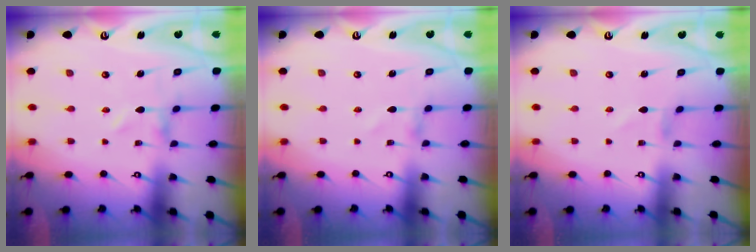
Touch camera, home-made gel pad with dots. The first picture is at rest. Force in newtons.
{"total": 1.0, "press": 1.0, "slide": 0.1}
{"total": 1.1, "press": 1.1, "slide": 0.1}